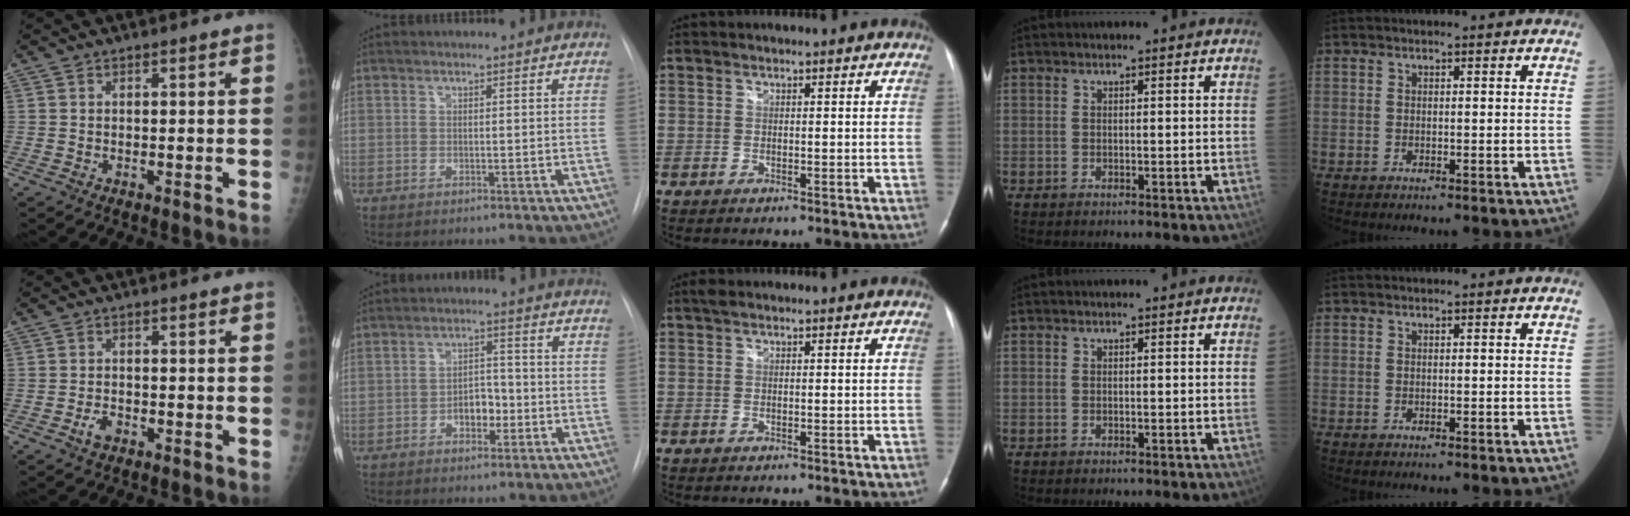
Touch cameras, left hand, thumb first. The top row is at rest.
{"thumb": {"total": 2.3, "force": [-1.3, 1.4, 1.4], "torque": [-0.025, 0.009, -0.022]}, "index": {"total": 4.4, "force": [-1.7, 2.6, 3.1], "torque": [-0.045, 0.010, -0.028]}, "middle": {"total": 1.1, "force": [0.8, 0.4, 0.7], "torque": [-0.017, 0.020, 0.015]}}